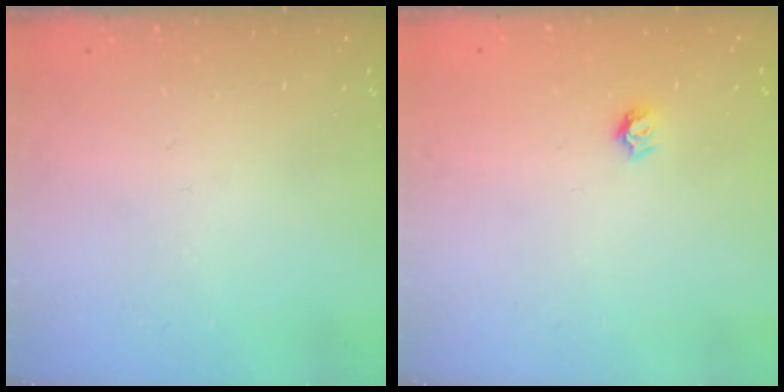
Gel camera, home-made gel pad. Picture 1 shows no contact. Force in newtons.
{"total": 5.1, "press": 5.1, "slide": 0.4}